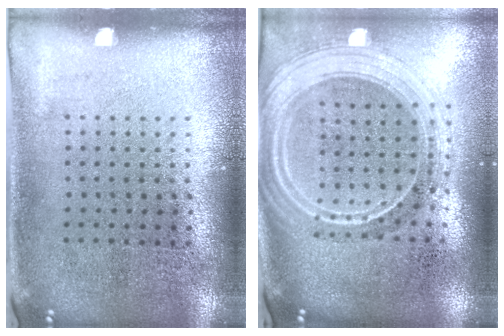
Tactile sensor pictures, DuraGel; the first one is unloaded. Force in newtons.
{"total": 2.6, "press": 2.2, "slide": 1.4}